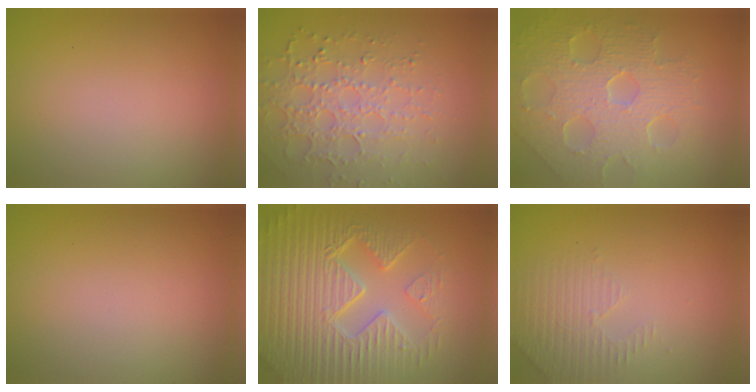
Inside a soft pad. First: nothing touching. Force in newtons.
{"total": 4.6, "press": 4.0, "slide": 2.2}
{"total": 7.9, "press": 5.5, "slide": 5.7}
{"total": 0.0}
{"total": 8.9, "press": 6.4, "slide": 6.1}
{"total": 2.8, "press": 2.7, "slide": 0.8}